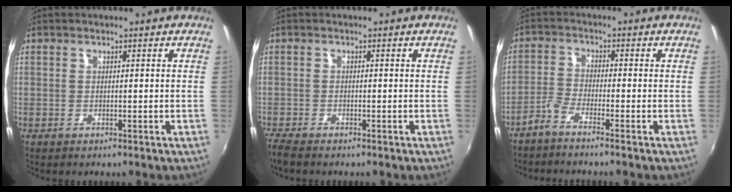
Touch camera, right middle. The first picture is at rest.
{"total": 3.2, "force": [-2.8, 0.6, 1.3], "torque": [-0.035, -0.017, -0.058]}
{"total": 2.6, "force": [-2.1, 0.0, 1.6], "torque": [-0.054, 0.006, -0.046]}